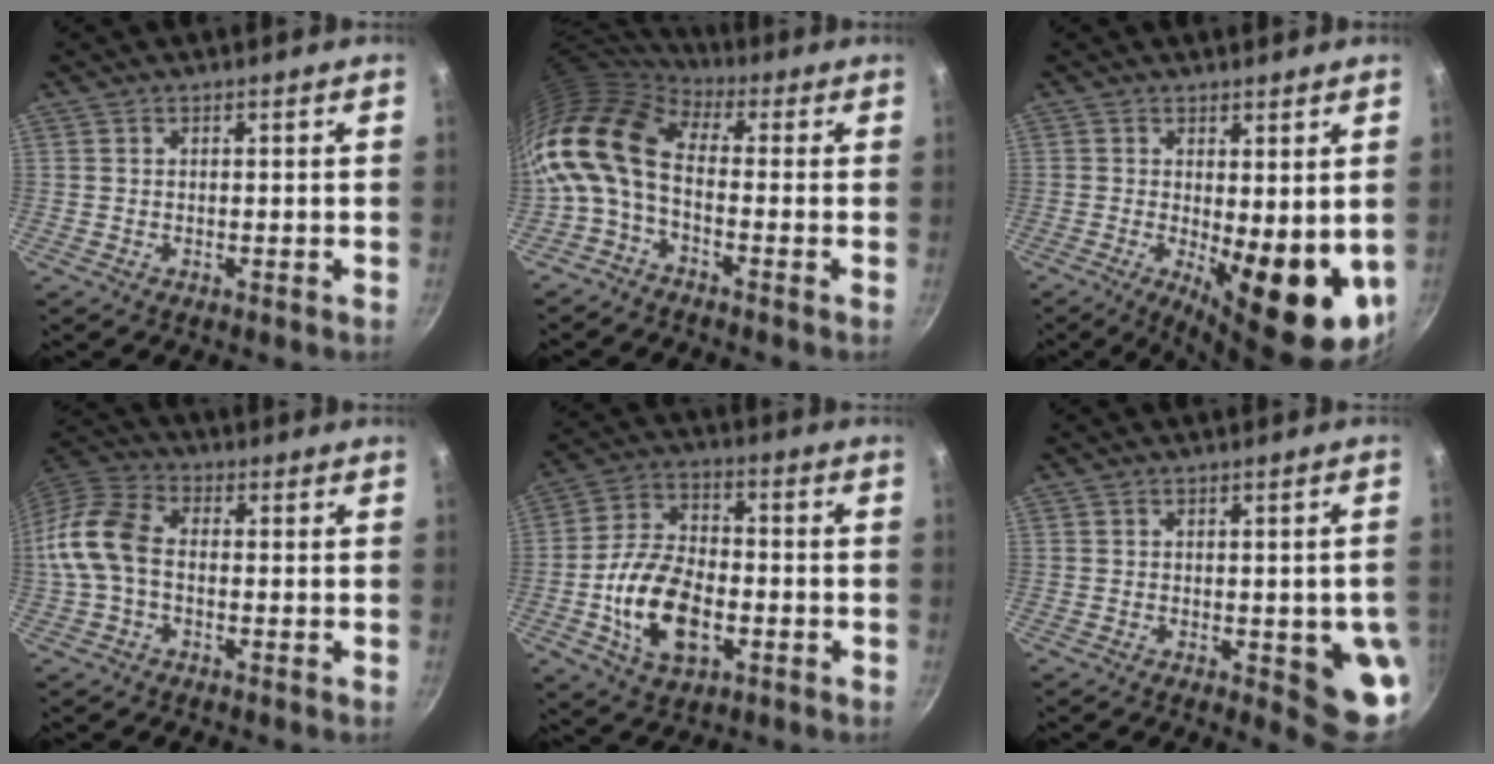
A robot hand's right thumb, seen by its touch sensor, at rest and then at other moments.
{"total": 11.9, "force": [-1.2, 6.9, 9.7], "torque": [-0.190, 0.022, -0.042]}
{"total": 14.1, "force": [-1.5, 5.2, 13.0], "torque": [-0.147, -0.023, -0.006]}
{"total": 11.1, "force": [-1.0, 7.0, 8.5], "torque": [-0.168, 0.037, -0.039]}
{"total": 15.3, "force": [-4.0, 9.0, 11.7], "torque": [-0.203, 0.025, -0.074]}
{"total": 9.3, "force": [-1.9, 3.1, 8.6], "torque": [-0.072, -0.002, -0.019]}